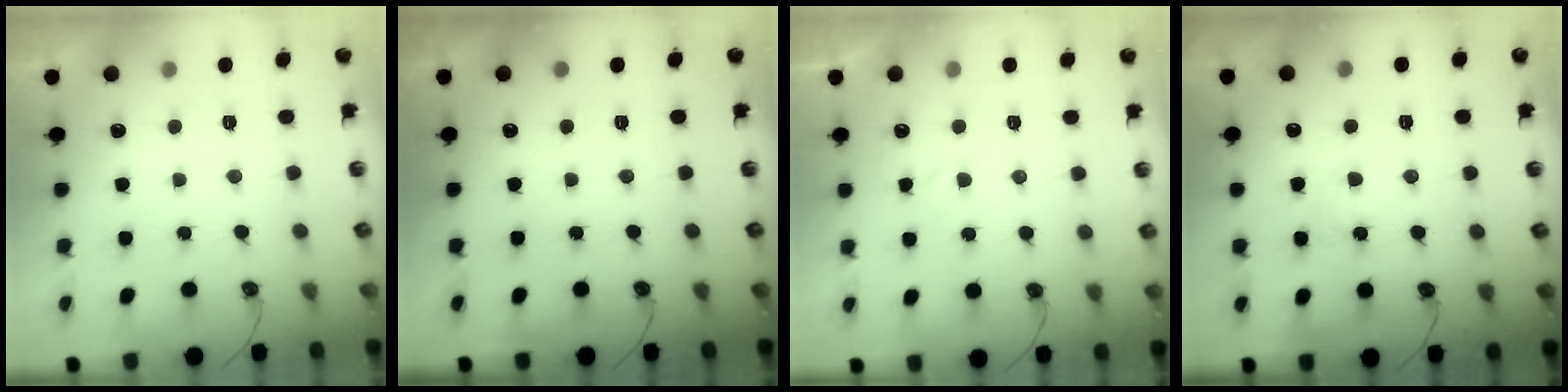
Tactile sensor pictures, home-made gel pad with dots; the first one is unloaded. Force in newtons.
{"total": 0.0}
{"total": 2.9, "press": 2.9, "slide": 0.4}
{"total": 2.9, "press": 2.9, "slide": 0.6}